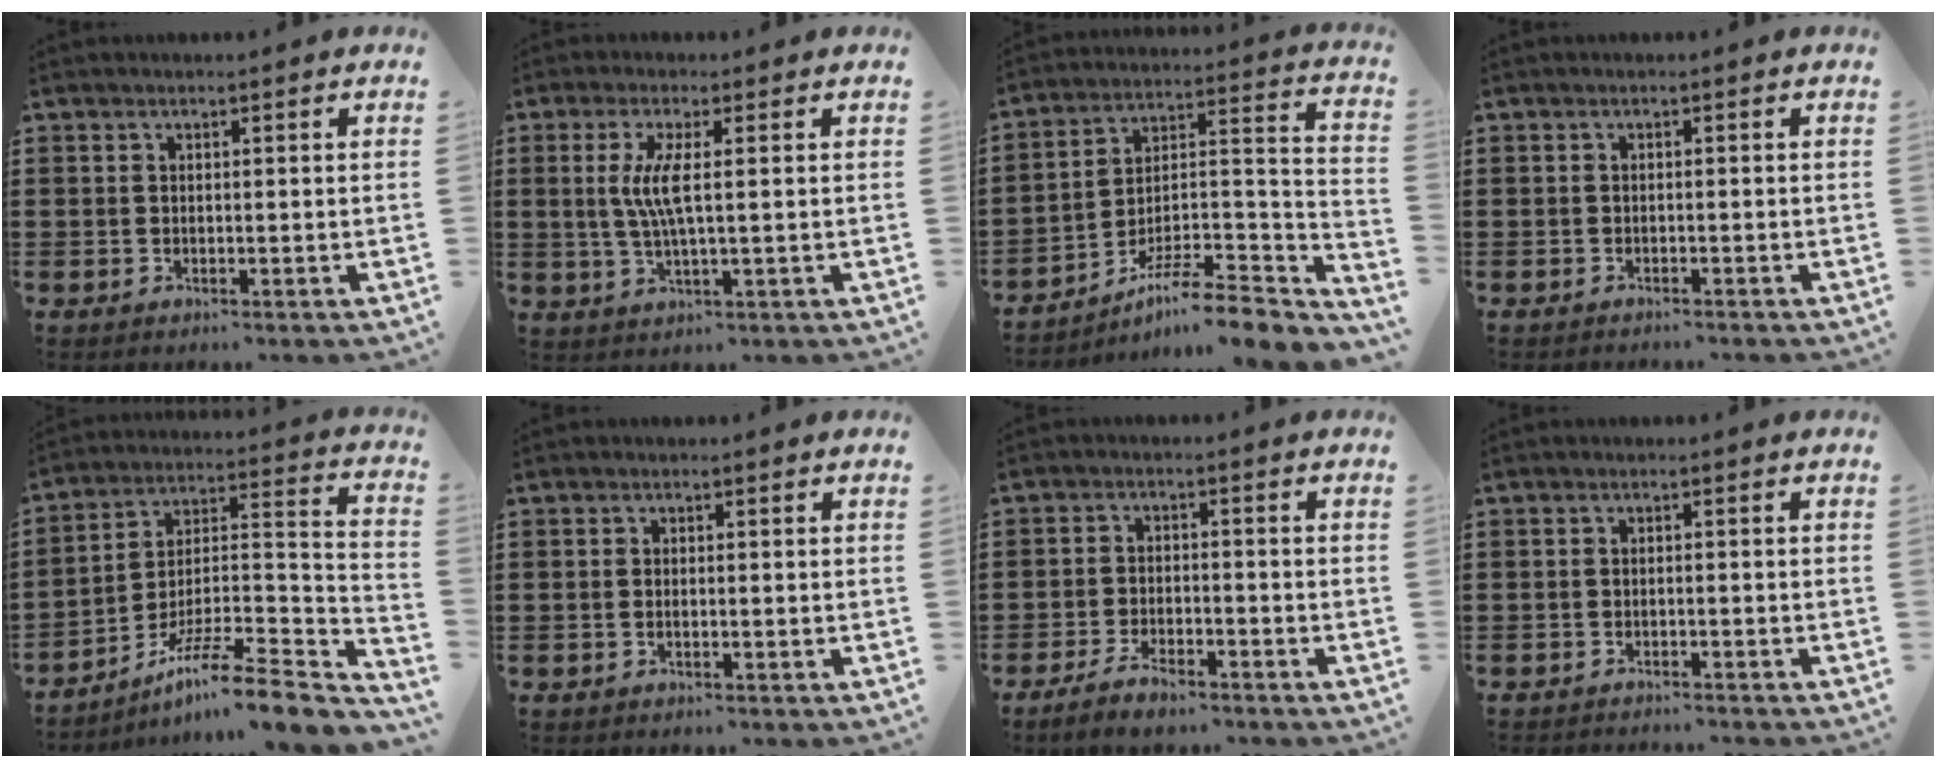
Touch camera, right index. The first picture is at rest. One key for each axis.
{"total": 5.4, "fx": 0.6, "fy": 0.5, "fz": 5.4, "tx": -0.123, "ty": -0.014, "tz": 0.002}
{"total": 7.3, "fx": -6.0, "fy": 0.8, "fz": 4.2, "tx": -0.062, "ty": -0.005, "tz": -0.121}
{"total": 0.8, "fx": -0.7, "fy": -0.1, "fz": 0.0, "tx": -0.002, "ty": -0.001, "tz": -0.016}
{"total": 9.8, "fx": -7.7, "fy": 0.6, "fz": 6.0, "tx": -0.094, "ty": 0.004, "tz": -0.153}
{"total": 0.5, "fx": -0.3, "fy": -0.1, "fz": 0.4, "tx": -0.008, "ty": -0.007, "tz": -0.004}
{"total": 3.6, "fx": -3.1, "fy": 0.8, "fz": 1.8, "tx": -0.036, "ty": 0.006, "tz": -0.061}
{"total": 1.3, "fx": -1.3, "fy": -0.2, "fz": -0.1, "tx": -0.002, "ty": 0.001, "tz": -0.027}